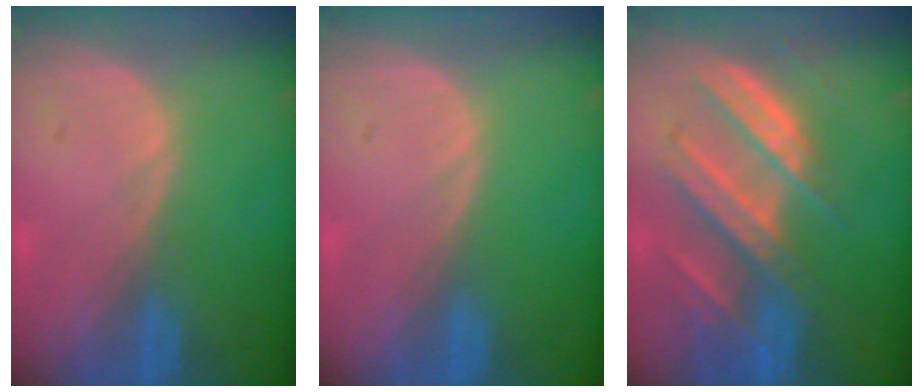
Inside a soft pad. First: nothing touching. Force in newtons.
{"total": 0.0}
{"total": 9.0, "press": 8.2, "slide": 3.6}